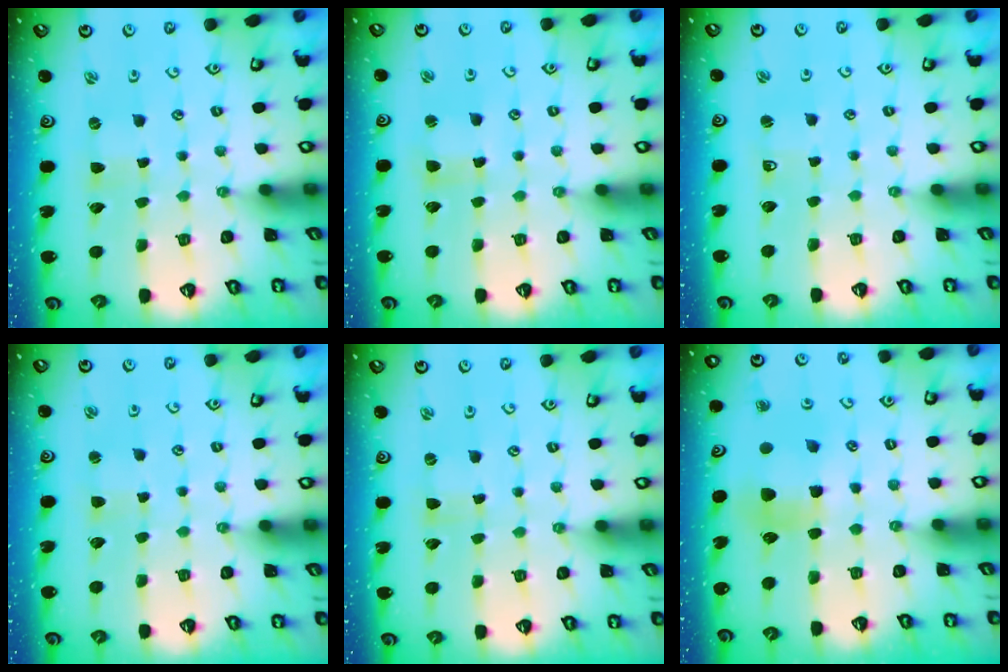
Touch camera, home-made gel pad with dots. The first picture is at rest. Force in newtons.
{"total": 2.6, "press": 2.5, "slide": 0.3}
{"total": 2.2, "press": 2.2, "slide": 0.3}
{"total": 2.1, "press": 2.1, "slide": 0.3}
{"total": 0.0}
{"total": 7.3, "press": 7.2, "slide": 0.8}